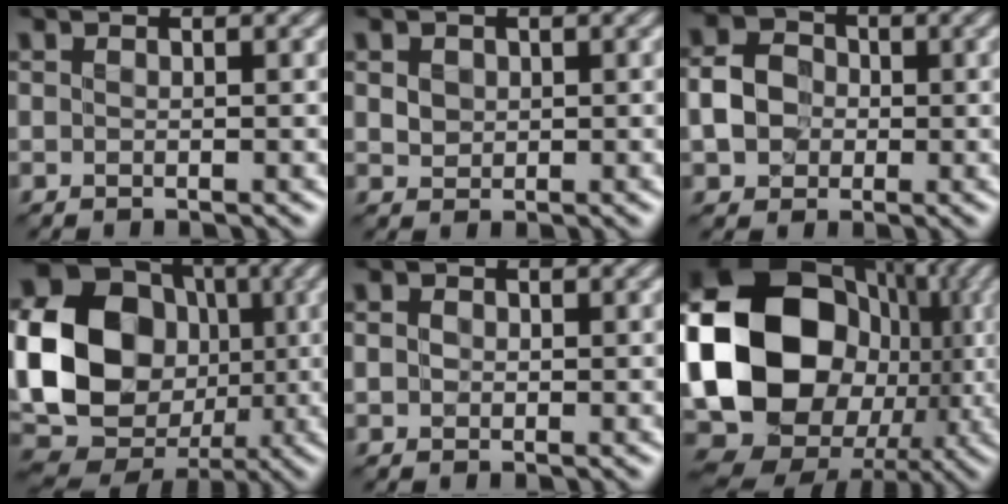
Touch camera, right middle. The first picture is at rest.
{"total": 1.4, "force": [0.4, 1.2, 0.6], "torque": [-0.011, -0.002, 0.012]}
{"total": 3.9, "force": [-0.4, 3.4, 1.9], "torque": [-0.035, 0.005, -0.011]}
{"total": 22.1, "force": [0.6, 19.6, 10.3], "torque": [-0.229, 0.025, -0.028]}
{"total": 1.1, "force": [0.1, 1.0, 0.5], "torque": [-0.008, 0.000, -0.001]}
{"total": 22.7, "force": [-0.5, 19.3, 11.9], "torque": [-0.254, -0.025, -0.035]}